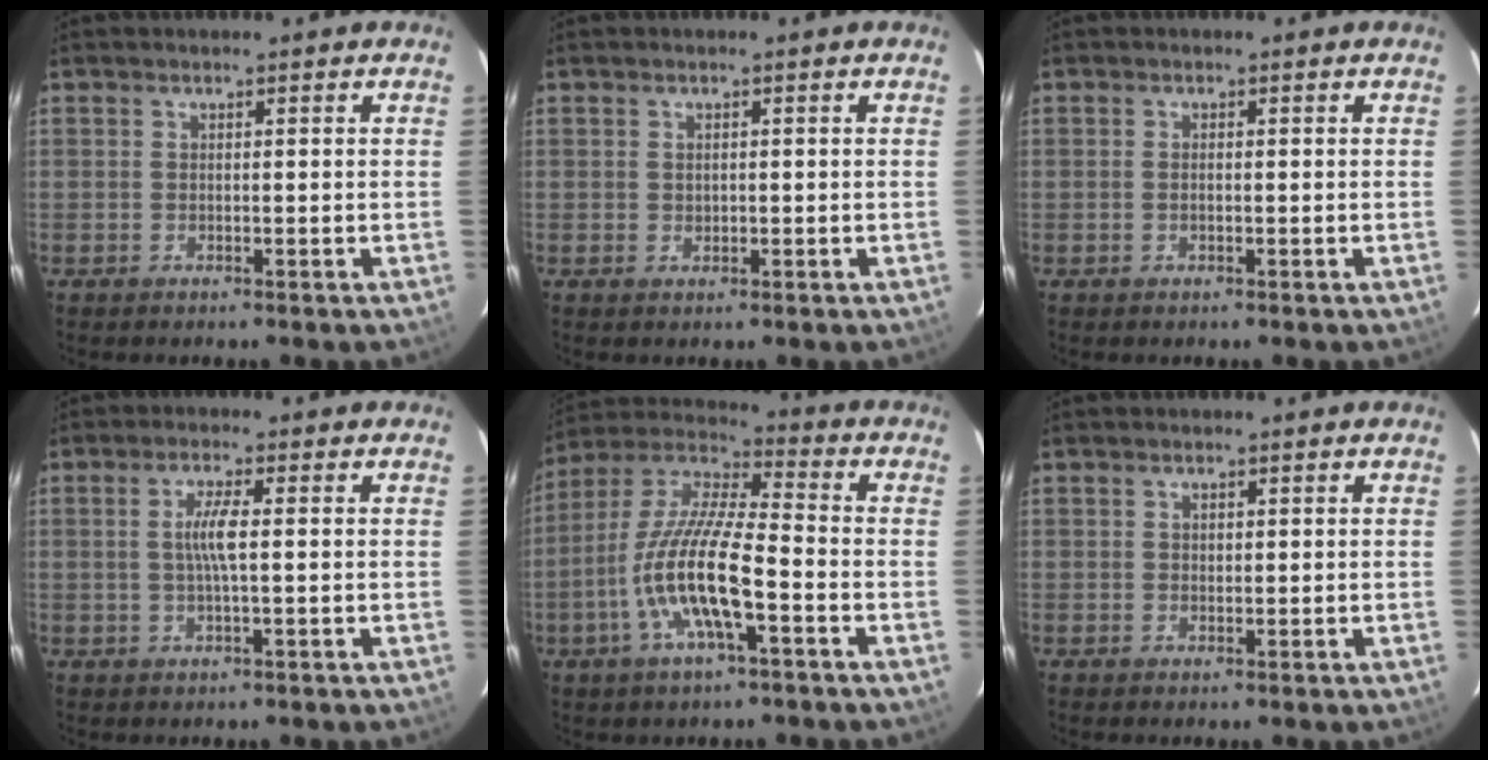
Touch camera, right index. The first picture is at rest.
{"total": 1.0, "force": [0.2, 0.9, 0.2], "torque": [-0.002, 0.000, 0.005]}
{"total": 0.8, "force": [-0.1, 0.3, 0.7], "torque": [-0.015, 0.001, -0.004]}
{"total": 4.3, "force": [0.1, 0.3, 4.2], "torque": [-0.081, 0.001, 0.002]}
{"total": 15.2, "force": [-5.3, 3.6, 13.7], "torque": [-0.276, -0.008, -0.108]}
{"total": 0.9, "force": [0.3, 0.7, 0.5], "torque": [-0.007, 0.004, 0.006]}